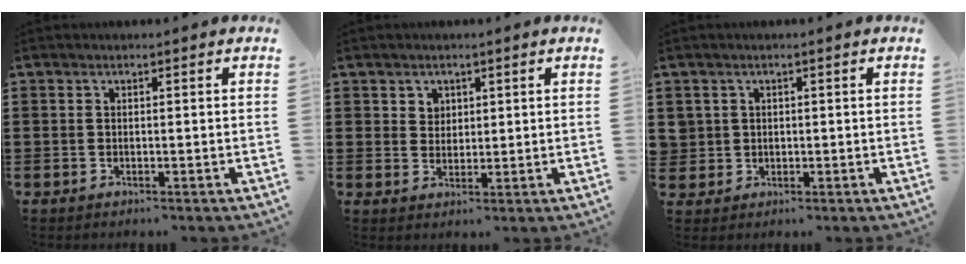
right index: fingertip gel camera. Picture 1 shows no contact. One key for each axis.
{"total": 2.4, "fx": 1.4, "fy": 1.9, "fz": 0.3, "tx": -0.005, "ty": 0.006, "tz": 0.024}
{"total": 1.9, "fx": 0.4, "fy": 1.8, "fz": 0.0, "tx": -0.010, "ty": 0.009, "tz": 0.004}